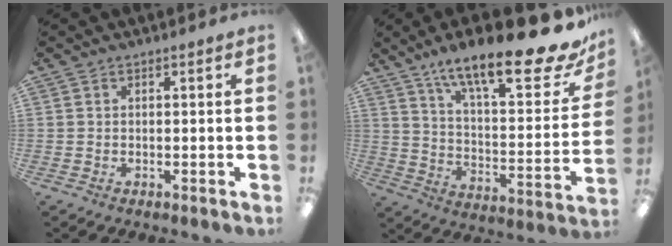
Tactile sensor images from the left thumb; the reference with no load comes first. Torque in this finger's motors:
{"motor_torque": [0.39, 0.39, 1.43, -1.35, 0.15]}